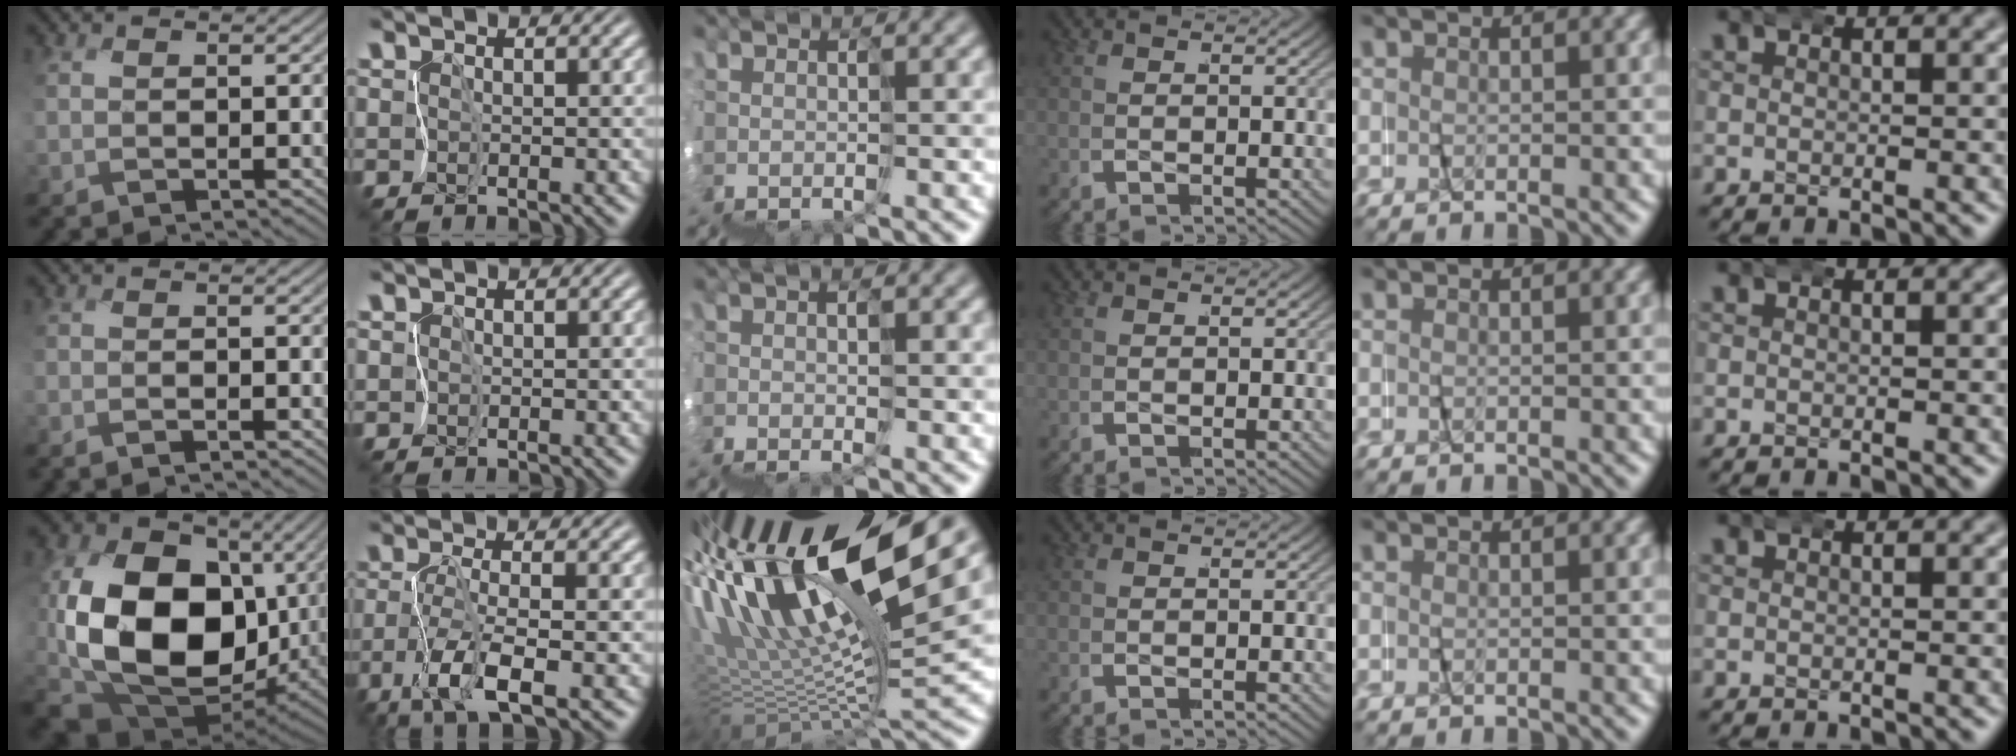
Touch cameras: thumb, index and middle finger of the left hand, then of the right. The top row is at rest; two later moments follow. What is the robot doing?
{"motion": "wrap", "object": "napkin"}